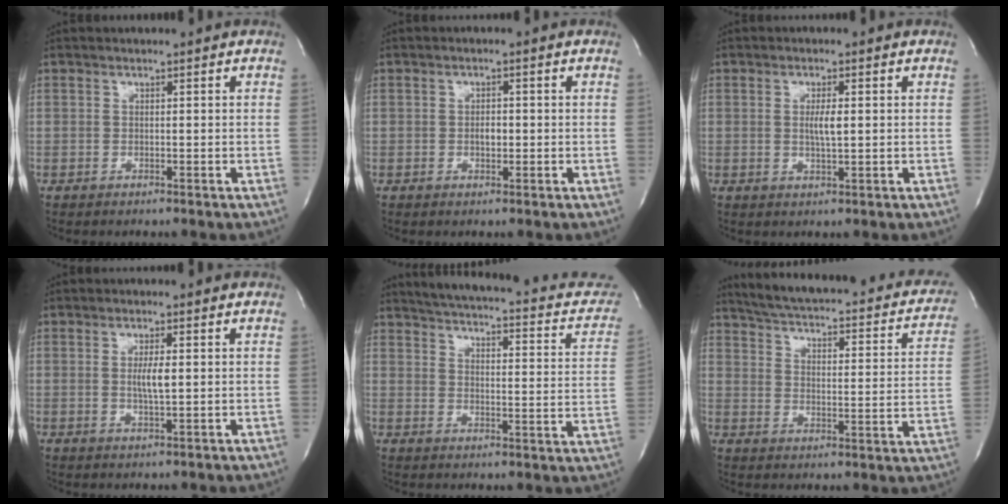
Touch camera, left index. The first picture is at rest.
{"total": 1.8, "force": [-0.2, 0.9, 1.6], "torque": [-0.025, 0.003, -0.002]}
{"total": 3.0, "force": [0.2, 0.4, 3.0], "torque": [-0.055, -0.002, 0.005]}
{"total": 3.4, "force": [0.2, 0.5, 3.4], "torque": [-0.063, -0.003, 0.004]}
{"total": 20.0, "force": [16.3, 5.5, 10.1], "torque": [-0.129, -0.001, 0.185]}
{"total": 24.2, "force": [19.9, 6.5, 12.0], "torque": [-0.172, -0.011, 0.236]}